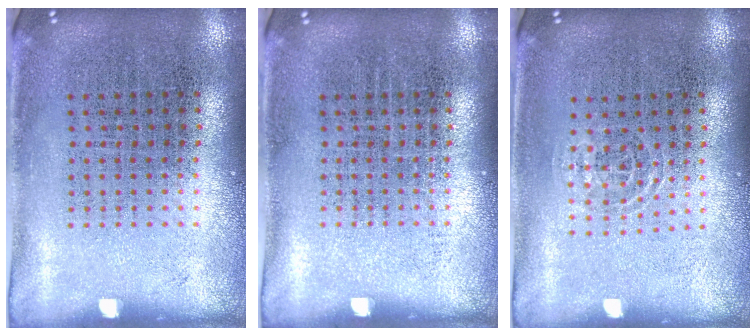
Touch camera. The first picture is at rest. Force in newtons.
{"total": 0.0}
{"total": 0.8, "press": 0.5, "slide": 0.6}